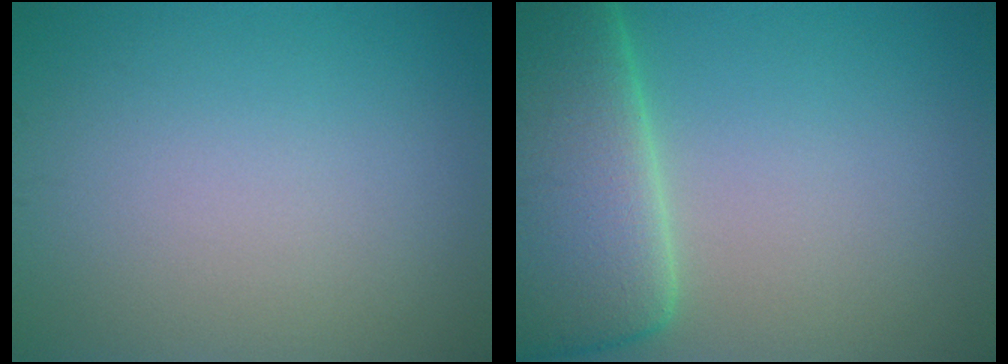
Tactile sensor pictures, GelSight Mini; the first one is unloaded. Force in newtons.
{"total": 11.1, "press": 11.1, "slide": 0.7}